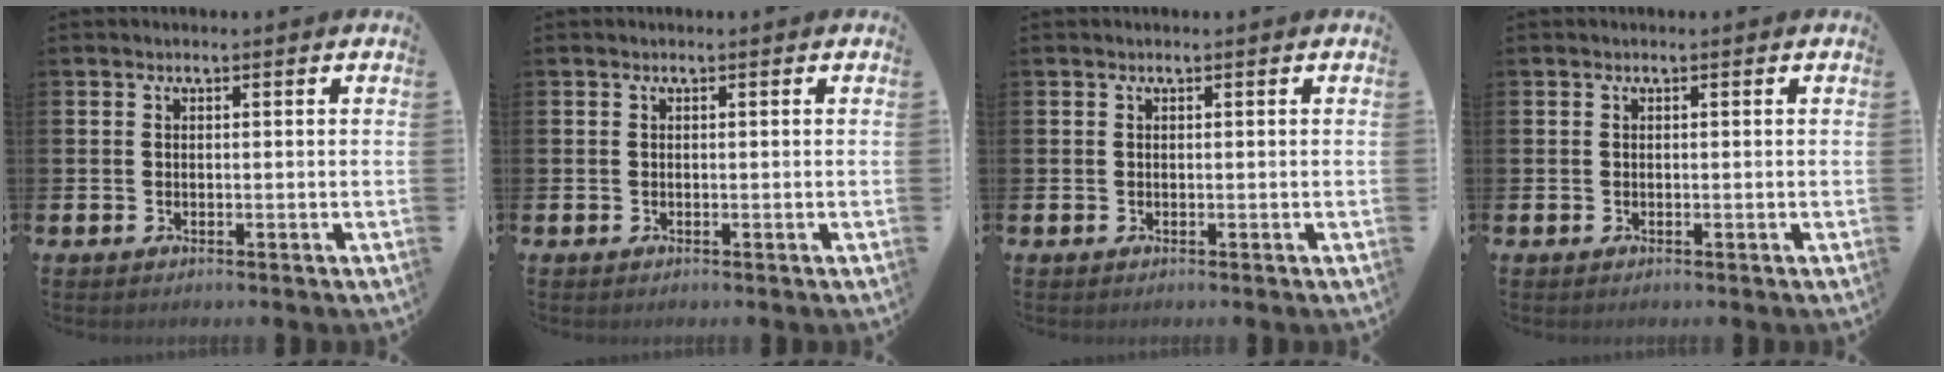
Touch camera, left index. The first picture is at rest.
{"total": 0.0}
{"total": 0.0}
{"total": 0.0}